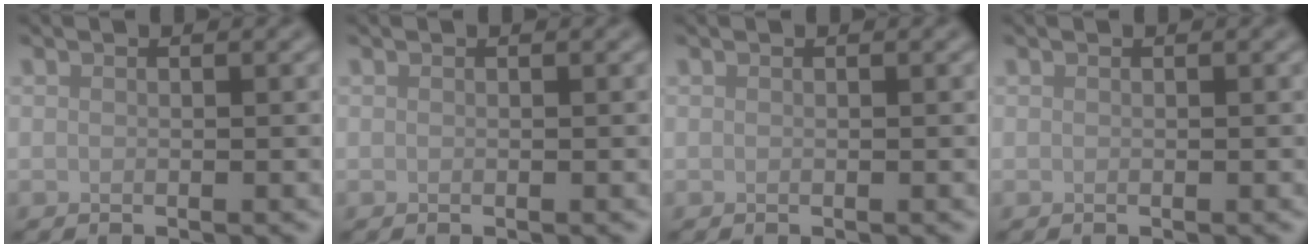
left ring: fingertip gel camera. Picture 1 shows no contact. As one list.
[{"total": 0.0}, {"total": 0.0}, {"total": 0.0}]